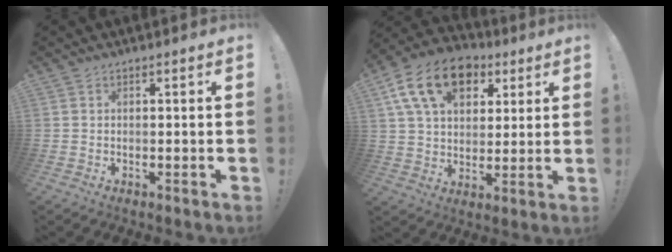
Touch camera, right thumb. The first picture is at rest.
{"total": 17.8, "force": [7.9, 11.9, 10.6], "torque": [-0.174, -0.025, 0.147]}